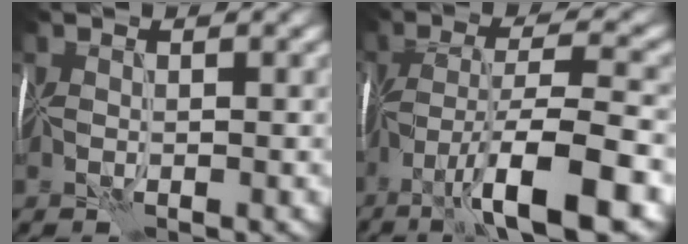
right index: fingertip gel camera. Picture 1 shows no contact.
{"total": 10.3, "force": [-4.8, 2.6, 8.7], "torque": [-0.146, 0.017, -0.075]}